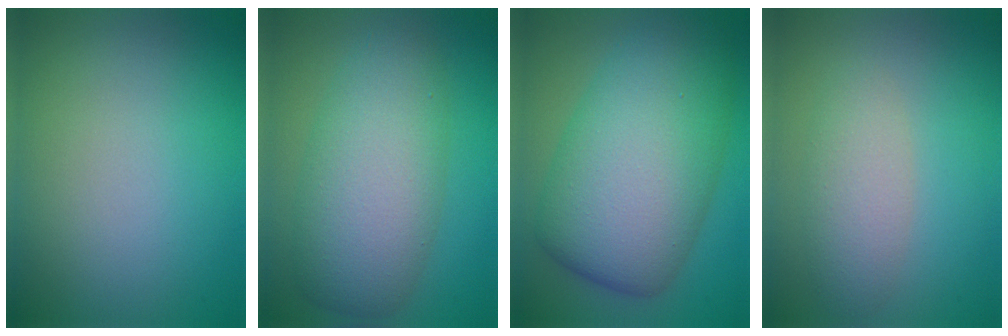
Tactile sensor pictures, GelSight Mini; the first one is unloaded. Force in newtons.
{"total": 7.7, "press": 7.6, "slide": 0.5}
{"total": 11.7, "press": 11.7, "slide": 0.1}
{"total": 2.8, "press": 2.8, "slide": 0.3}